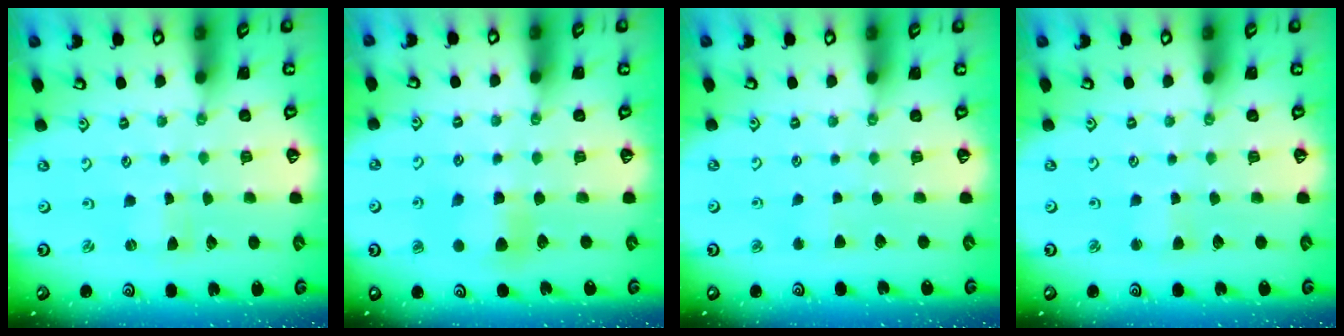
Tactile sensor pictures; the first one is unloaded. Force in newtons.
{"total": 6.1, "press": 6.1, "slide": 0.2}
{"total": 2.4, "press": 2.4, "slide": 0.3}
{"total": 2.2, "press": 2.2, "slide": 0.2}